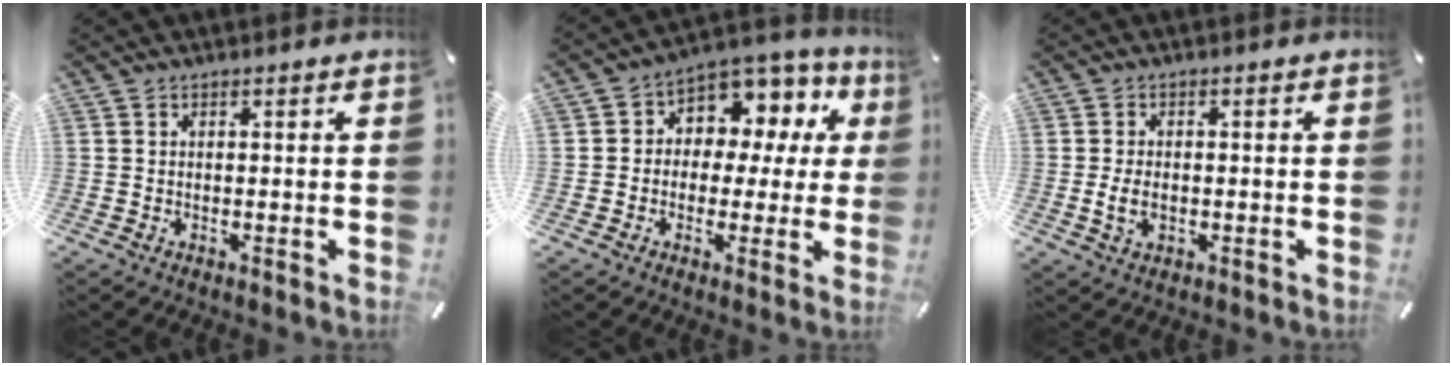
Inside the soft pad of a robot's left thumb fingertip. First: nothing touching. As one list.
[{"total": 8.8, "force": [2.4, 7.2, 4.6], "torque": [-0.073, -0.023, 0.045]}, {"total": 3.6, "force": [-0.7, 2.4, 2.6], "torque": [-0.060, 0.001, -0.015]}]